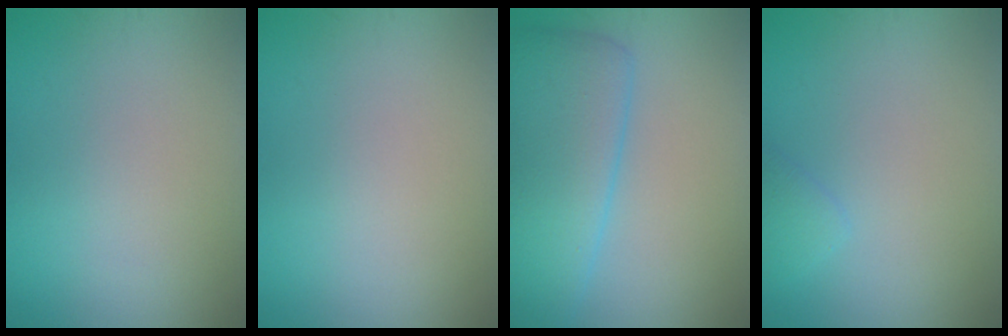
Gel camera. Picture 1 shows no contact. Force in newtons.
{"total": 0.0}
{"total": 6.8, "press": 6.8, "slide": 0.3}
{"total": 1.1, "press": 1.1, "slide": 0.0}